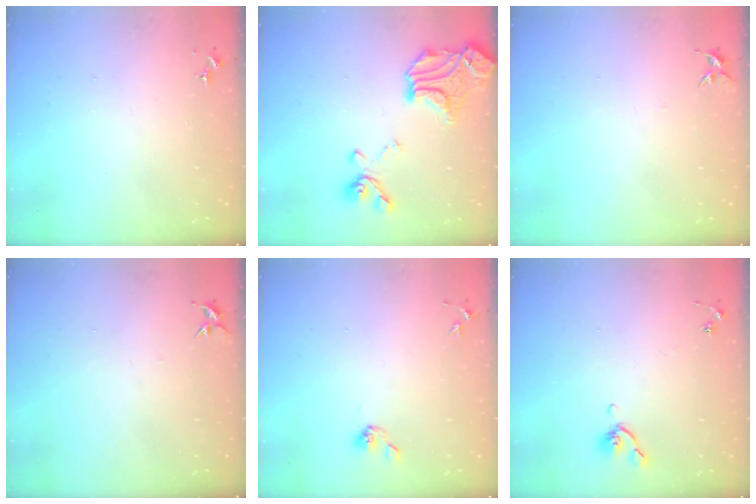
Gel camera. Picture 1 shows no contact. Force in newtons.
{"total": 21.0, "press": 20.9, "slide": 2.0}
{"total": 5.4, "press": 5.4, "slide": 0.6}
{"total": 5.4, "press": 5.4, "slide": 0.6}
{"total": 5.5, "press": 5.2, "slide": 1.8}
{"total": 5.6, "press": 5.4, "slide": 1.3}